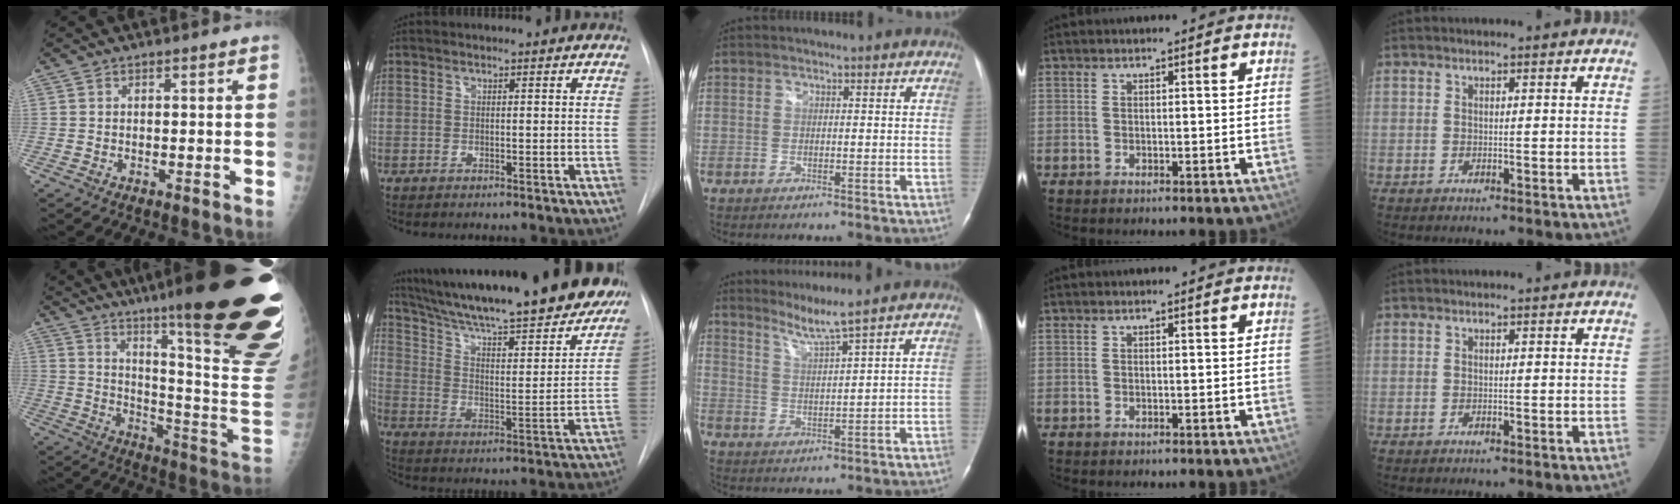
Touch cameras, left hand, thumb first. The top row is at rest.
{"thumb": {"total": 35.4, "force": [20.5, 5.1, 28.4], "torque": [-0.260, -0.083, 0.296]}, "index": {"total": 29.4, "force": [24.8, 4.5, 15.0], "torque": [-0.244, -0.044, 0.343]}, "middle": {"total": 4.2, "force": [3.5, -1.8, 1.5], "torque": [-0.035, -0.019, 0.074]}}